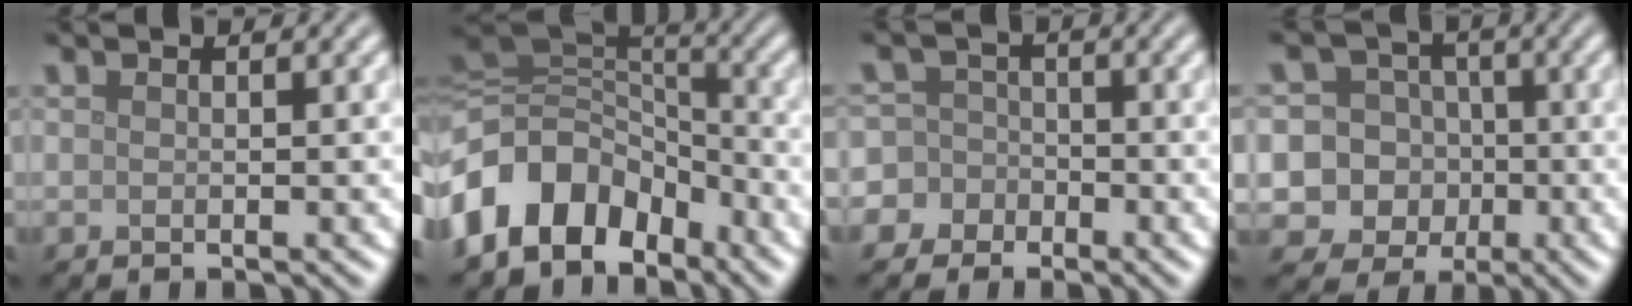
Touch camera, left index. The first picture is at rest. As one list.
[{"total": 11.1, "force": [-5.2, 8.1, 5.6], "torque": [-0.117, 0.009, -0.106]}, {"total": 7.3, "force": [-3.2, 6.5, 0.9], "torque": [-0.018, 0.006, -0.093]}, {"total": 13.2, "force": [-2.3, 12.7, 2.9], "torque": [-0.088, 0.015, -0.062]}]